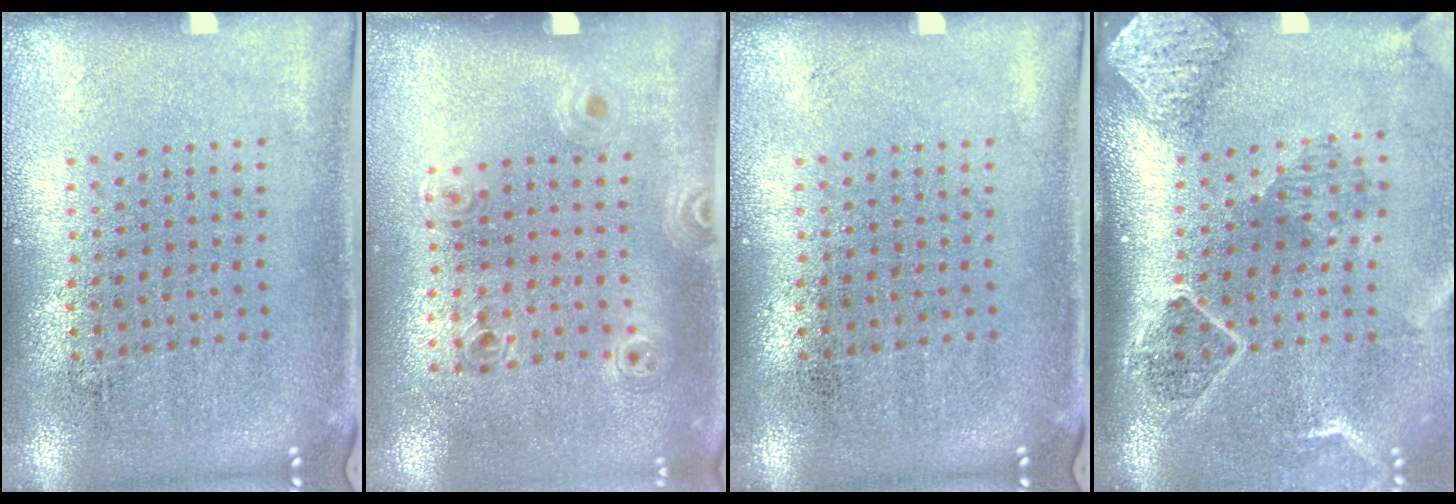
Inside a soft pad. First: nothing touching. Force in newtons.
{"total": 1.1, "press": 1.0, "slide": 0.5}
{"total": 0.0}
{"total": 2.7, "press": 2.0, "slide": 1.9}